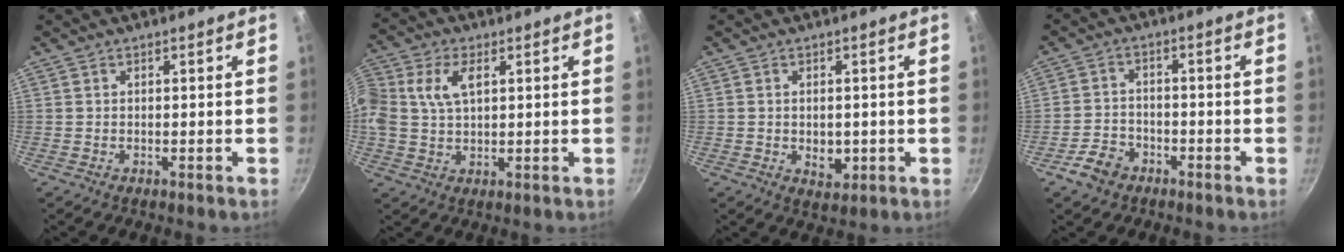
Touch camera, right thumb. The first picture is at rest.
{"total": 9.6, "force": [2.6, 6.2, 6.8], "torque": [-0.140, 0.018, 0.041]}
{"total": 4.2, "force": [-0.5, 2.8, 3.1], "torque": [-0.038, -0.005, -0.003]}
{"total": 5.6, "force": [-3.4, 3.8, 2.2], "torque": [-0.034, 0.031, -0.063]}